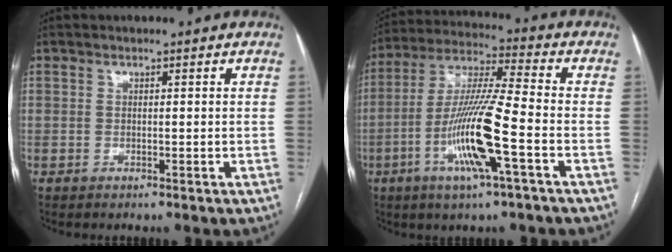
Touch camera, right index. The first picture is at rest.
{"total": 14.2, "force": [-4.8, 0.3, 13.3], "torque": [-0.267, -0.006, -0.094]}